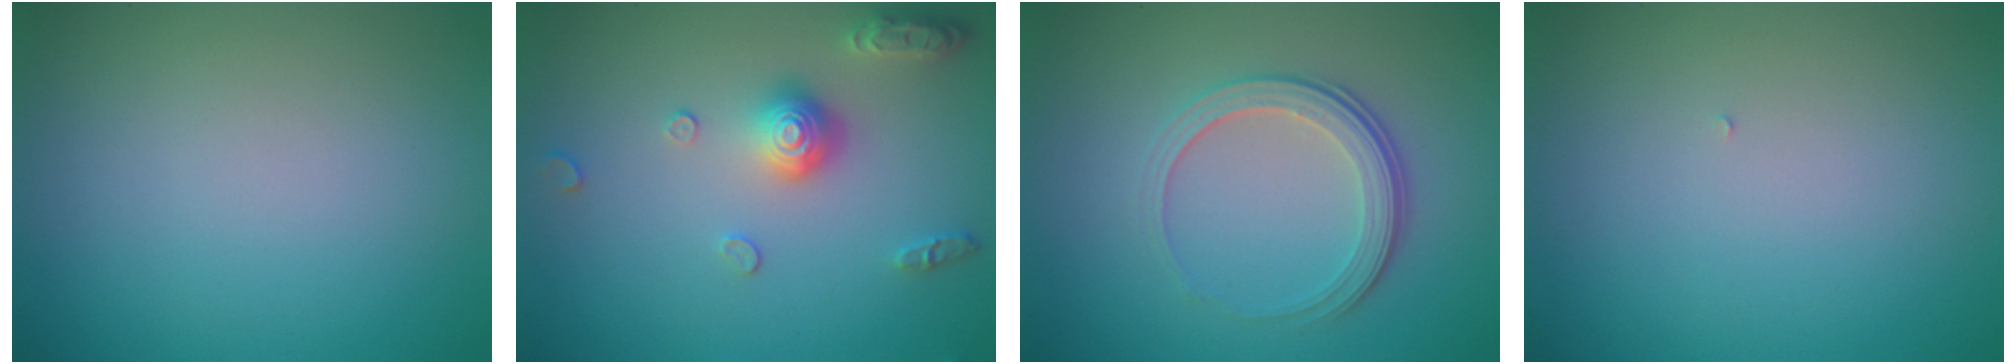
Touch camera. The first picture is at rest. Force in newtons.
{"total": 3.7, "press": 3.0, "slide": 2.1}
{"total": 3.8, "press": 2.6, "slide": 2.8}
{"total": 0.0}